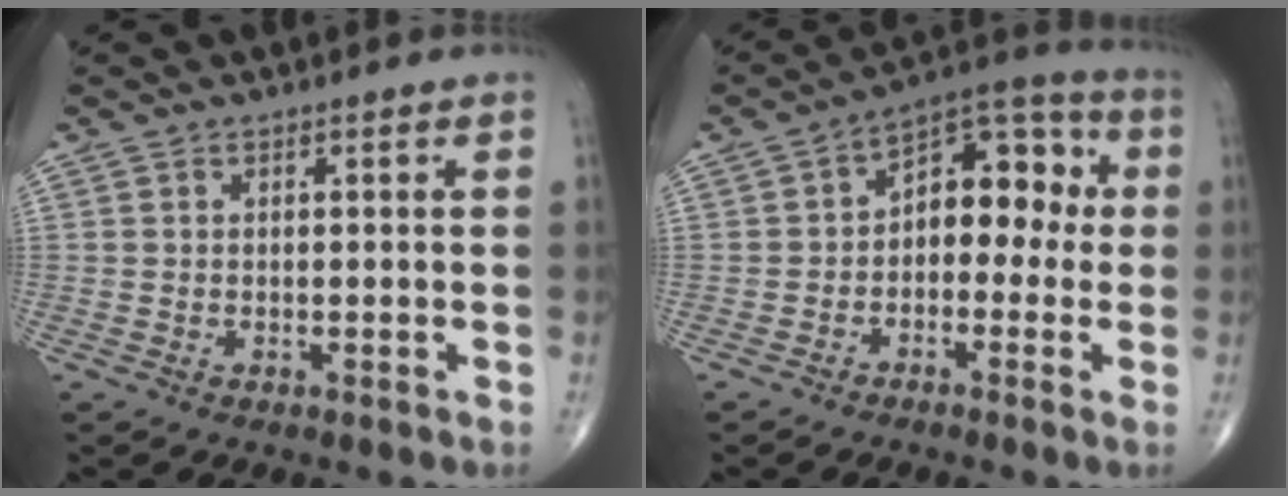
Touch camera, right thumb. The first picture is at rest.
{"total": 11.2, "force": [-0.1, 7.1, 8.7], "torque": [-0.083, 0.046, -0.019]}